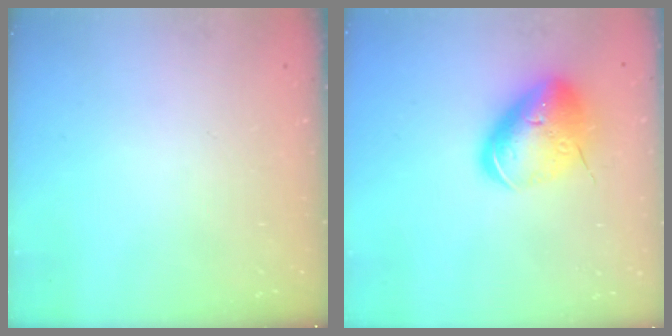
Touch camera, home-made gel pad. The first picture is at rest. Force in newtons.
{"total": 16.1, "press": 15.8, "slide": 2.8}